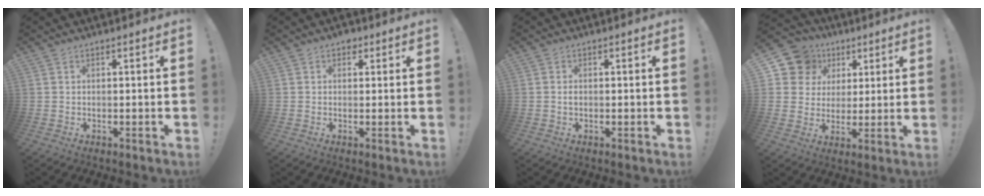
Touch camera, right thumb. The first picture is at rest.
{"total": 2.5, "force": [1.0, 1.9, 1.3], "torque": [-0.004, -0.004, 0.015]}
{"total": 0.7, "force": [-0.3, 0.5, 0.5], "torque": [-0.016, 0.005, -0.004]}
{"total": 11.7, "force": [5.5, 9.8, 3.2], "torque": [-0.056, -0.031, 0.115]}